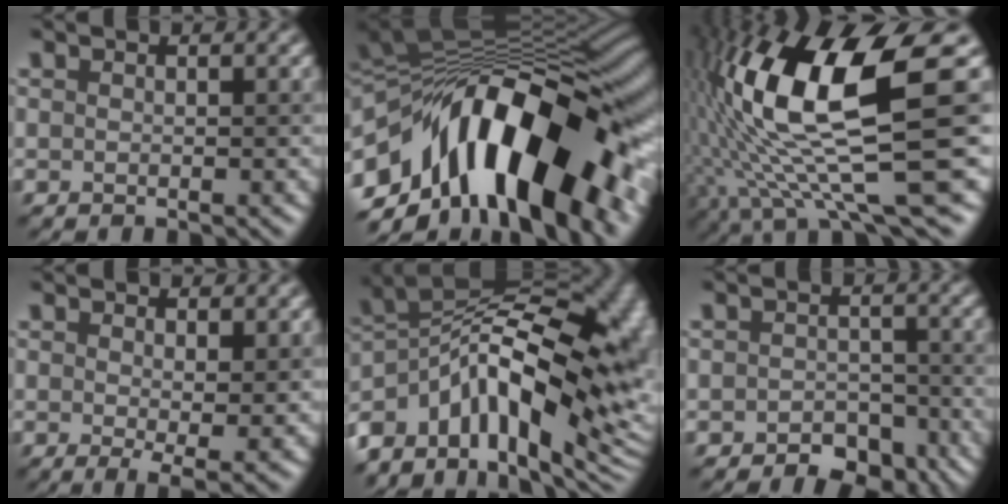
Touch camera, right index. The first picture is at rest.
{"total": 17.2, "force": [-5.1, 8.1, 14.3], "torque": [-0.215, 0.023, -0.090]}
{"total": 15.3, "force": [2.6, 4.0, 14.5], "torque": [-0.277, 0.002, 0.057]}
{"total": 3.2, "force": [0.4, 0.8, 3.1], "torque": [-0.046, -0.015, 0.010]}
{"total": 17.4, "force": [-3.8, 9.5, 14.1], "torque": [-0.220, 0.005, -0.054]}
{"total": 3.2, "force": [-2.0, 2.0, 1.5], "torque": [-0.017, 0.000, -0.033]}